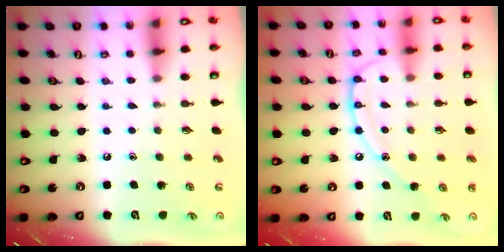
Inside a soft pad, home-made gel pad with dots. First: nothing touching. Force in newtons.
{"total": 14.2, "press": 14.2, "slide": 1.2}